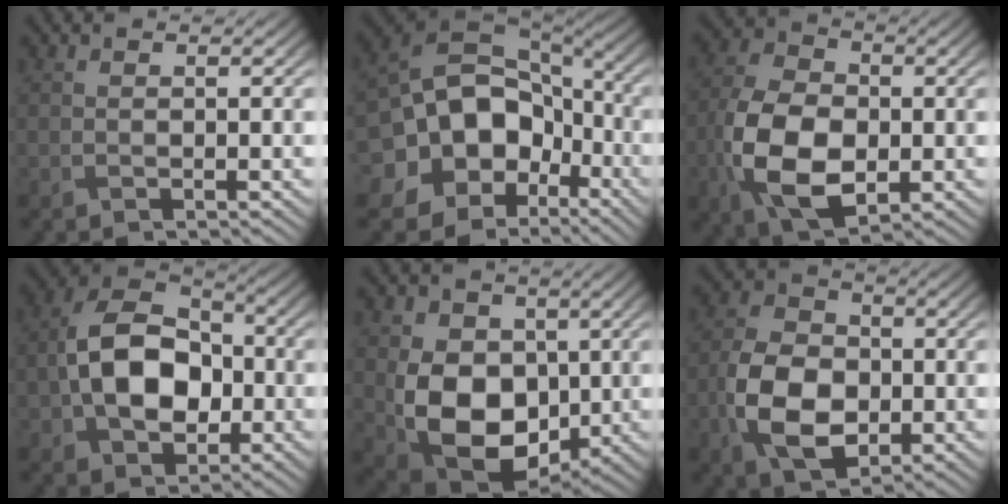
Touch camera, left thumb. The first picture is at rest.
{"total": 17.8, "force": [-3.2, 14.2, 10.1], "torque": [-0.204, -0.018, -0.061]}
{"total": 11.6, "force": [-2.7, 7.4, 8.6], "torque": [-0.207, -0.013, -0.061]}
{"total": 12.2, "force": [-1.4, 8.4, 8.6], "torque": [-0.174, 0.011, -0.035]}
{"total": 12.3, "force": [-0.7, 8.9, 8.4], "torque": [-0.175, -0.023, -0.015]}
{"total": 10.0, "force": [-2.5, 6.8, 6.9], "torque": [-0.158, -0.006, -0.056]}